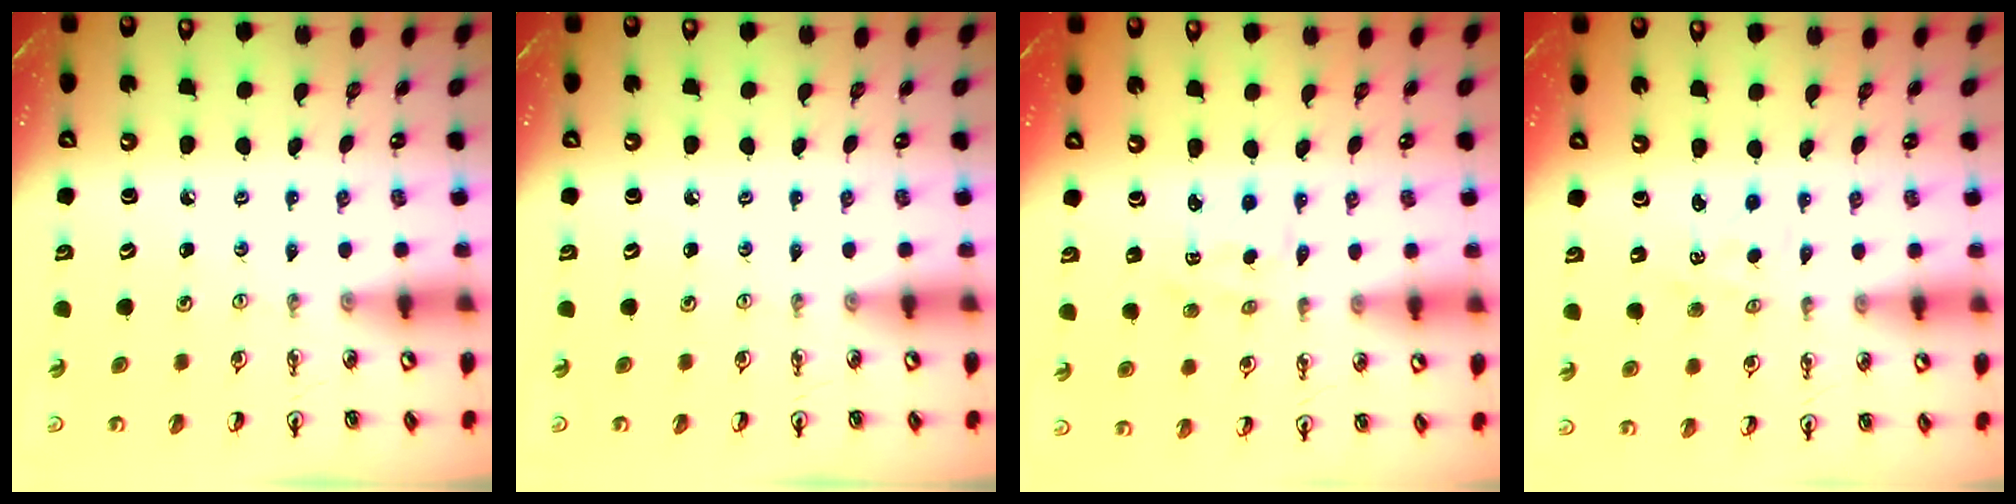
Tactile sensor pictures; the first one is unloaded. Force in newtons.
{"total": 0.0}
{"total": 2.1, "press": 2.1, "slide": 0.3}
{"total": 1.5, "press": 1.4, "slide": 0.3}